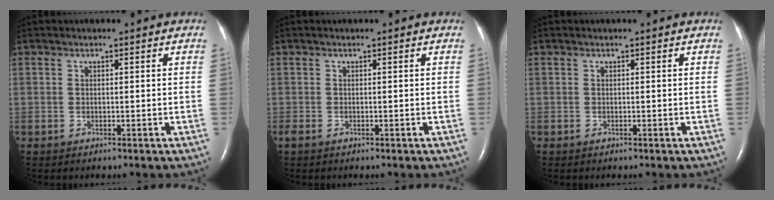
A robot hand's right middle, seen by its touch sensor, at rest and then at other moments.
{"total": 0.5, "force": [-0.3, 0.2, 0.4], "torque": [-0.014, -0.003, -0.006]}
{"total": 0.0}